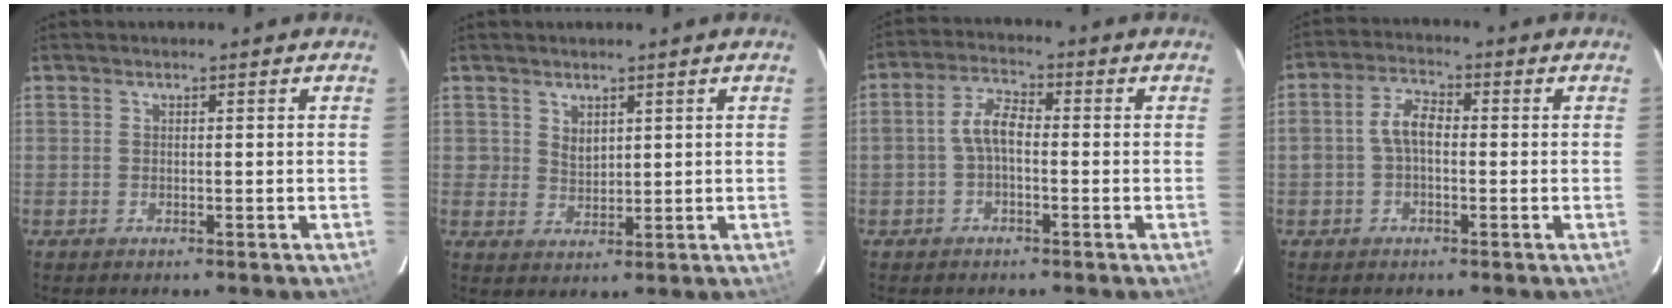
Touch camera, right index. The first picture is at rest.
{"total": 2.6, "force": [1.7, 1.9, 0.6], "torque": [-0.007, 0.001, 0.033]}
{"total": 5.0, "force": [-0.9, 2.5, 4.2], "torque": [-0.088, 0.018, -0.017]}
{"total": 4.9, "force": [-0.5, 2.9, 4.0], "torque": [-0.081, 0.017, -0.007]}